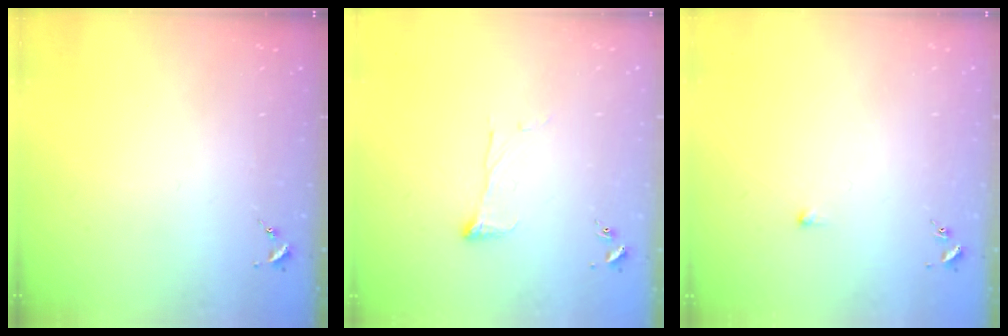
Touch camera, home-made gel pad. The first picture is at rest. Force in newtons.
{"total": 5.8, "press": 5.8, "slide": 0.5}
{"total": 2.7, "press": 2.7, "slide": 0.6}